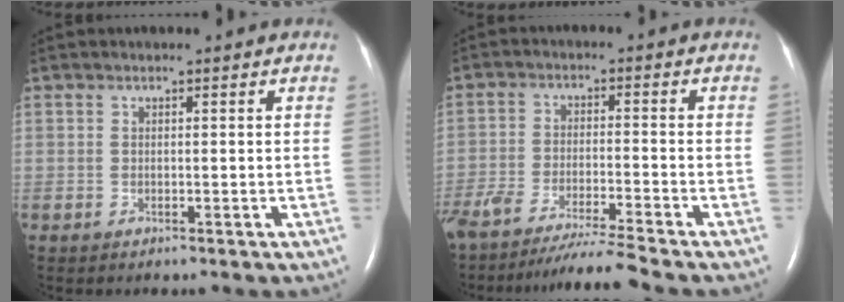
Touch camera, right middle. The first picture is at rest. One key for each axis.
{"total": 10.9, "fx": -9.7, "fy": -1.7, "fz": 4.5, "tx": -0.067, "ty": -0.028, "tz": -0.166}